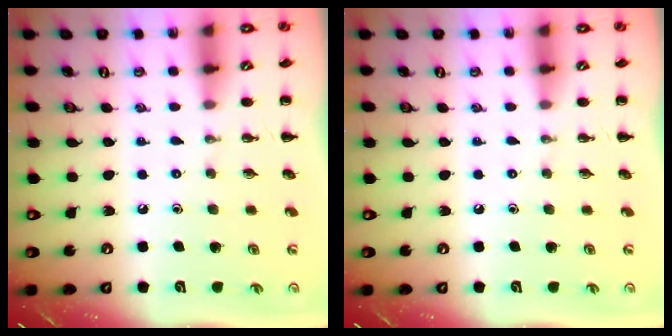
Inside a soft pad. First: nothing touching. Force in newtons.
{"total": 0.0}